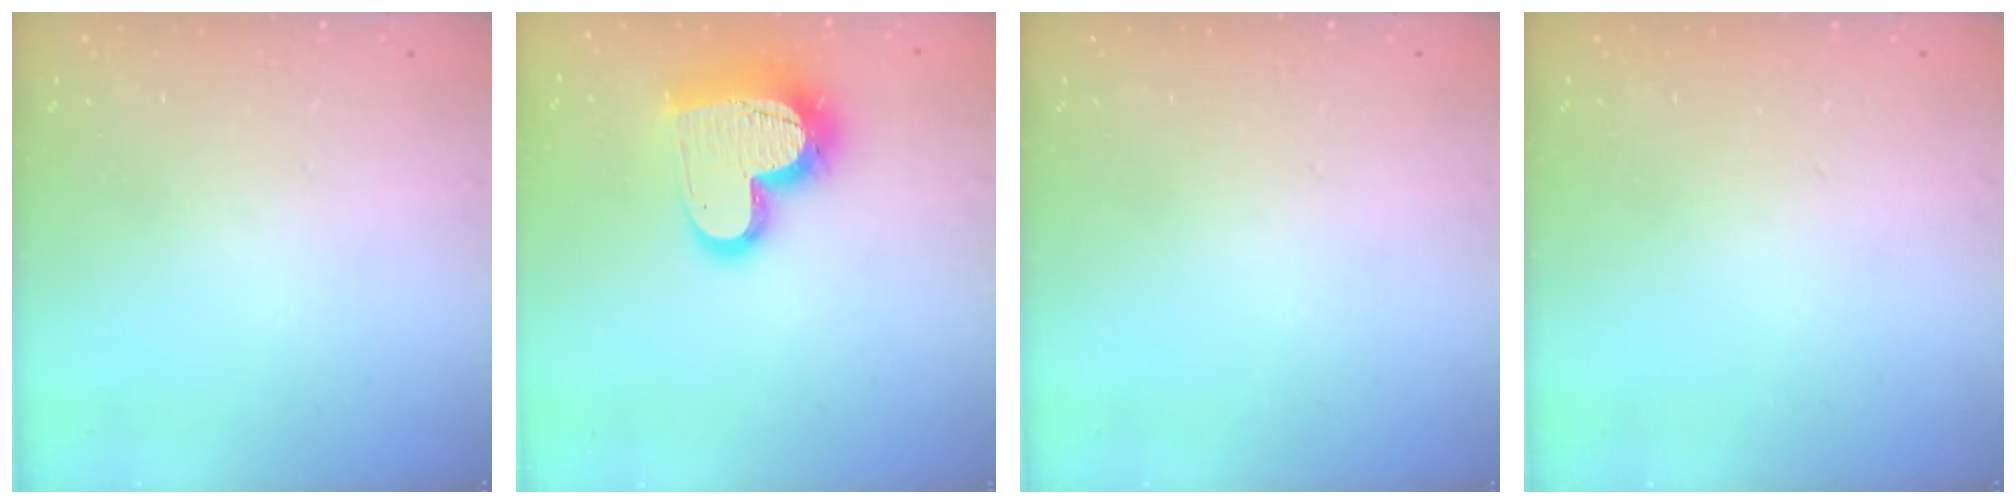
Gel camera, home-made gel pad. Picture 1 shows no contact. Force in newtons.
{"total": 17.4, "press": 17.4, "slide": 1.4}
{"total": 0.0}
{"total": 0.0}